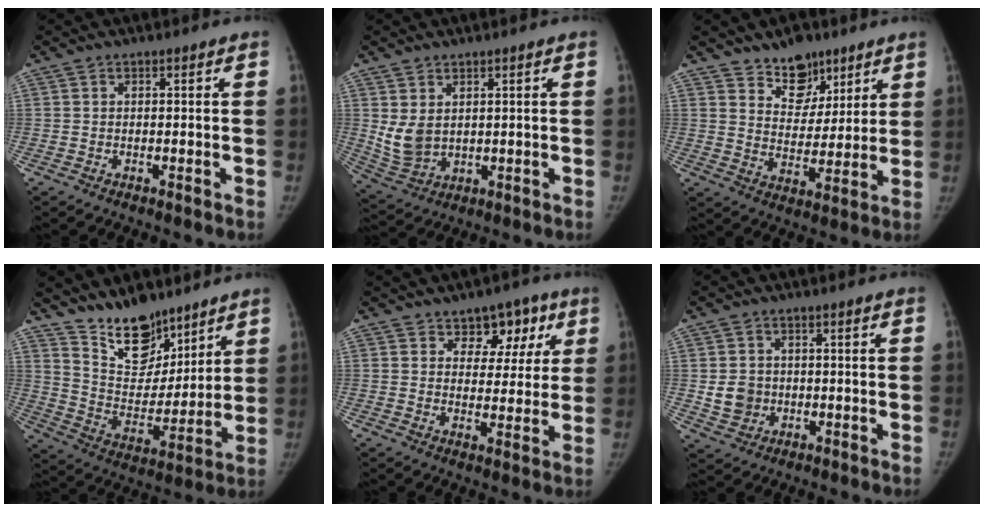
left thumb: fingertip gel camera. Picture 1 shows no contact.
{"total": 6.5, "force": [1.9, 4.5, 4.3], "torque": [-0.081, -0.016, 0.055]}
{"total": 9.8, "force": [7.0, 6.0, 3.3], "torque": [-0.015, -0.047, 0.120]}
{"total": 14.9, "force": [11.4, 7.3, 6.2], "torque": [-0.057, -0.084, 0.210]}
{"total": 8.3, "force": [4.5, 5.8, 4.0], "torque": [-0.005, -0.015, 0.061]}
{"total": 5.2, "force": [-0.1, 4.7, 2.3], "torque": [-0.022, 0.001, 0.005]}